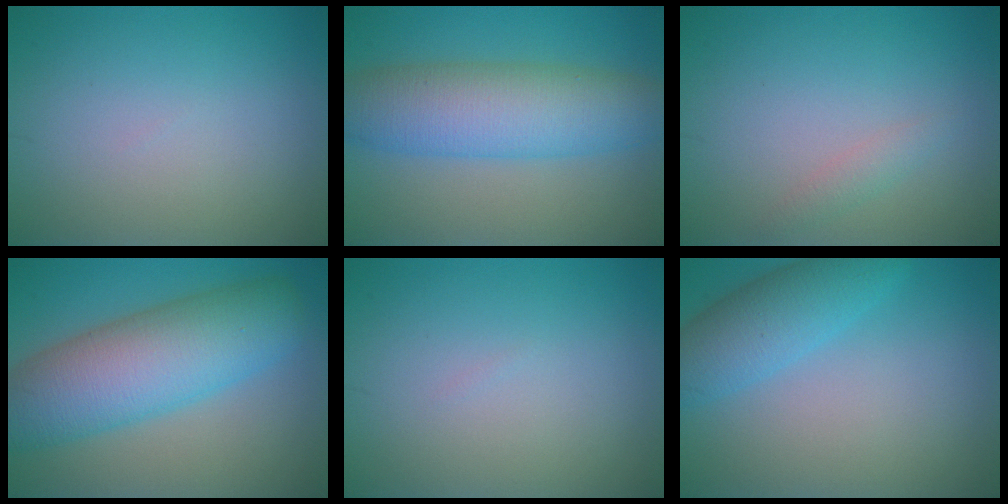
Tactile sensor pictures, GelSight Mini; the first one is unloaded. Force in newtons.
{"total": 8.2, "press": 8.2, "slide": 0.3}
{"total": 1.1, "press": 1.1, "slide": 0.0}
{"total": 9.9, "press": 9.9, "slide": 0.4}
{"total": 0.0}
{"total": 4.7, "press": 4.7, "slide": 0.2}